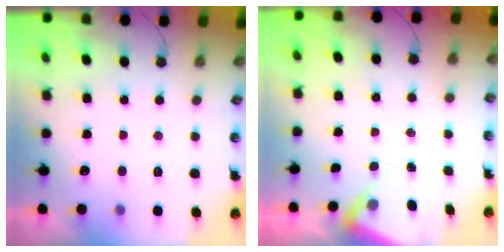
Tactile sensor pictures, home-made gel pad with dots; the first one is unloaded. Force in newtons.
{"total": 4.3, "press": 4.3, "slide": 0.6}